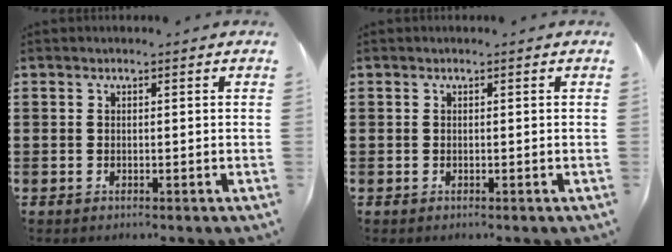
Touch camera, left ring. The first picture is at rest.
{"total": 0.0}